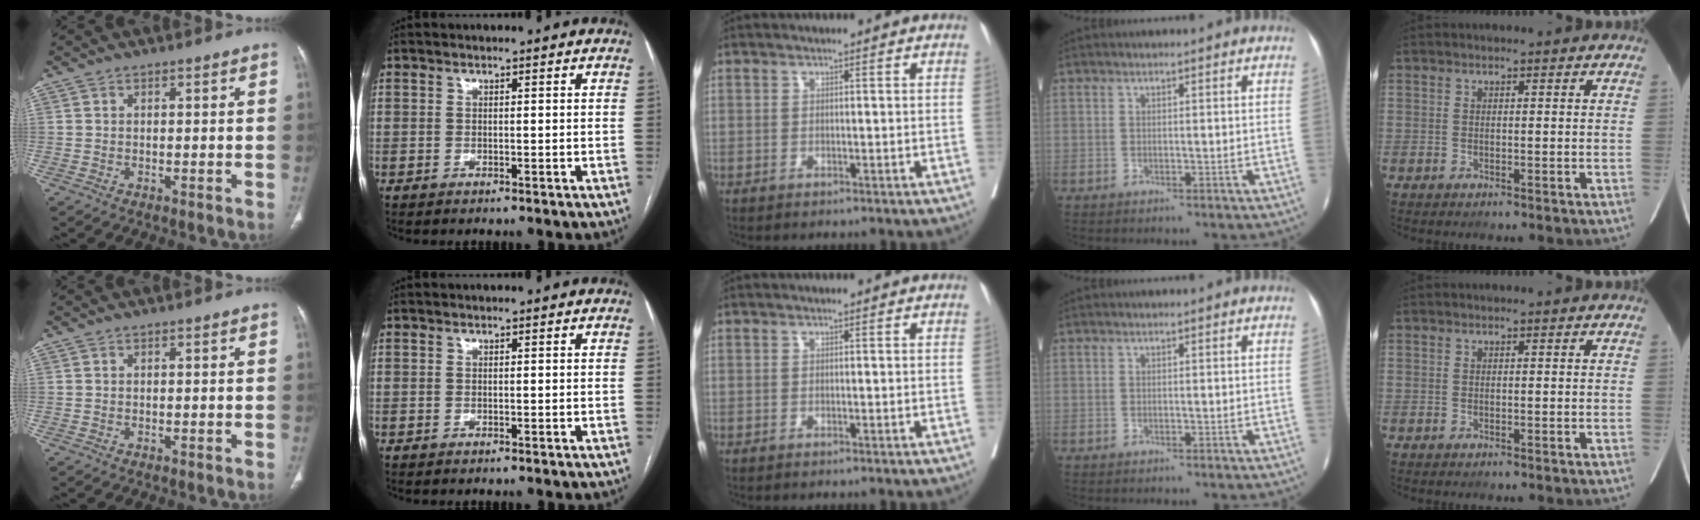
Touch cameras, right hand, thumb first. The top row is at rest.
{}